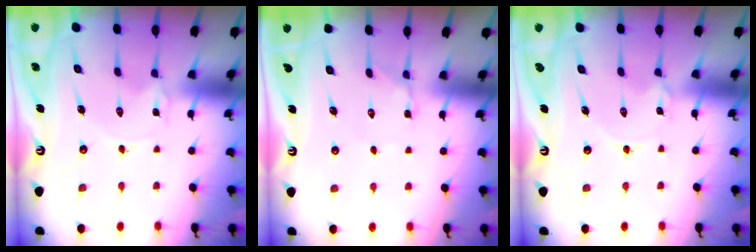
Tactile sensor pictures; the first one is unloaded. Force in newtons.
{"total": 2.3, "press": 2.2, "slide": 0.6}
{"total": 2.2, "press": 2.2, "slide": 0.2}